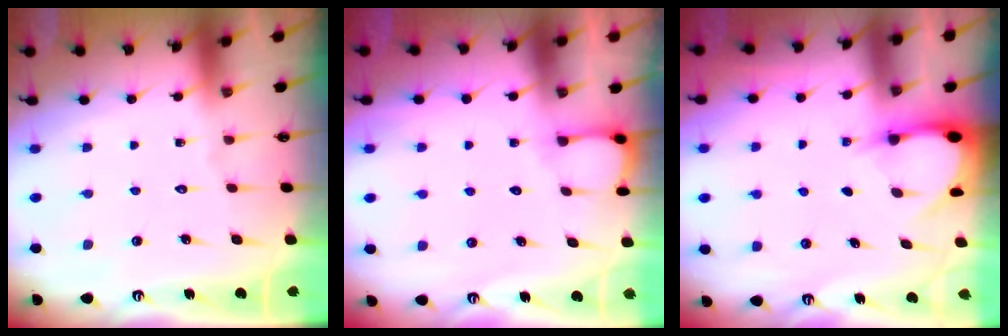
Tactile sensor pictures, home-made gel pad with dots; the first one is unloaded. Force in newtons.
{"total": 2.7, "press": 2.7, "slide": 0.3}
{"total": 2.9, "press": 2.9, "slide": 0.4}